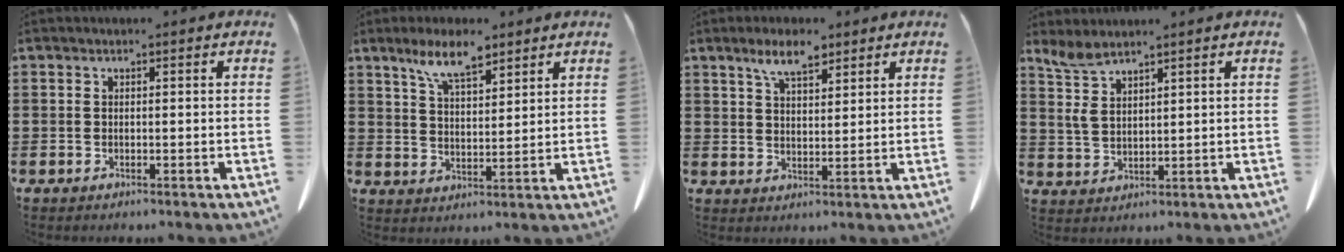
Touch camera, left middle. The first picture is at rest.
{"total": 7.4, "force": [5.5, 2.1, 4.4], "torque": [-0.101, -0.008, 0.101]}
{"total": 5.7, "force": [4.0, 1.9, 3.6], "torque": [-0.072, -0.003, 0.071]}
{"total": 4.7, "force": [3.0, 1.9, 3.1], "torque": [-0.079, -0.008, 0.054]}